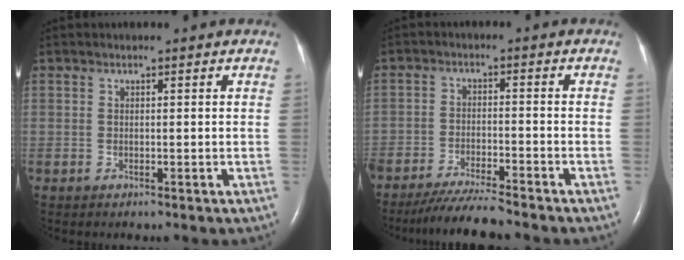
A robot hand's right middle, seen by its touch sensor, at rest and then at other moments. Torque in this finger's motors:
{"motor_torque": [0.80, -0.79, 0.11, 0.07]}